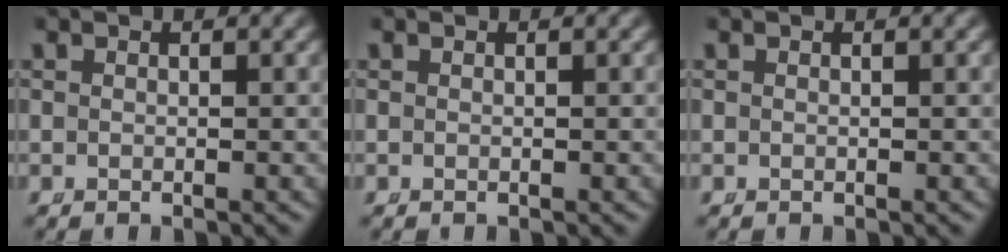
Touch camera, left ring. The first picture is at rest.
{"total": 0.0}
{"total": 0.0}